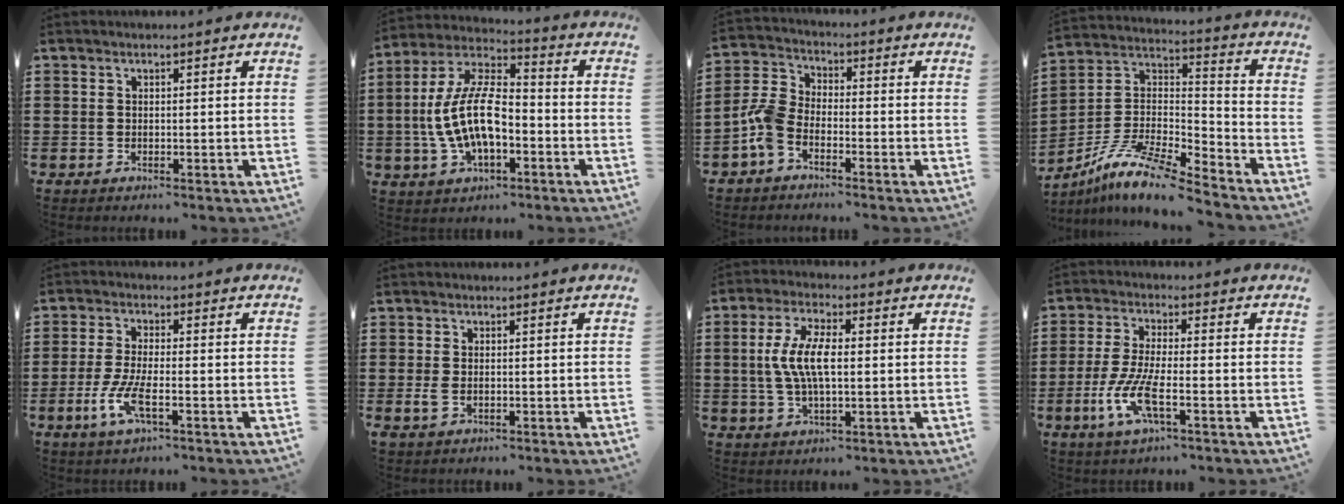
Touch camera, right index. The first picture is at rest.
{"total": 12.4, "force": [-2.6, 5.8, 10.6], "torque": [-0.244, -0.001, -0.054]}
{"total": 5.1, "force": [-3.3, 2.6, 2.9], "torque": [-0.090, -0.002, -0.076]}
{"total": 11.1, "force": [-9.1, 1.6, 6.1], "torque": [-0.130, 0.011, -0.188]}
{"total": 6.0, "force": [-2.5, 1.4, 5.3], "torque": [-0.120, -0.013, -0.051]}
{"total": 1.9, "force": [-0.4, 1.0, 1.5], "torque": [-0.046, -0.005, -0.013]}
{"total": 7.6, "force": [0.0, 2.9, 7.1], "torque": [-0.165, -0.005, -0.011]}
{"total": 7.4, "force": [-3.1, 1.7, 6.5], "torque": [-0.155, -0.018, -0.065]}